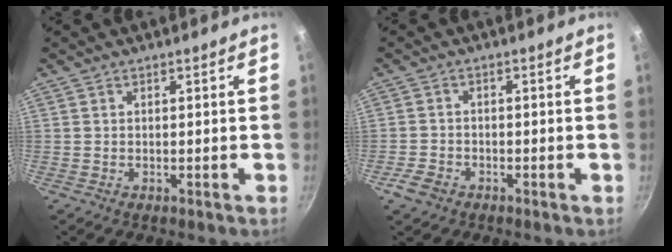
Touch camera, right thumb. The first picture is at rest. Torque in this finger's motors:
{"motor_torque": [1.39, 0.59, -0.24, 0.00, 0.07]}